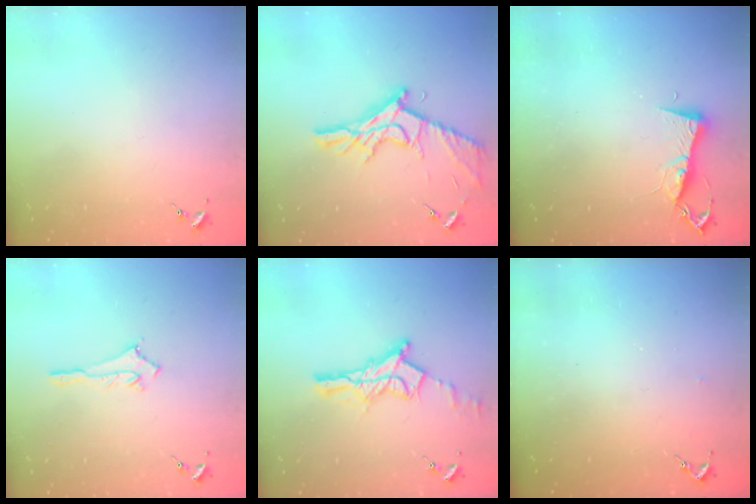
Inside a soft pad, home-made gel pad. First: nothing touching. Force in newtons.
{"total": 13.9, "press": 13.9, "slide": 0.7}
{"total": 7.2, "press": 7.1, "slide": 0.7}
{"total": 2.9, "press": 2.9, "slide": 0.2}
{"total": 14.2, "press": 14.1, "slide": 1.0}
{"total": 2.6, "press": 2.5, "slide": 0.3}